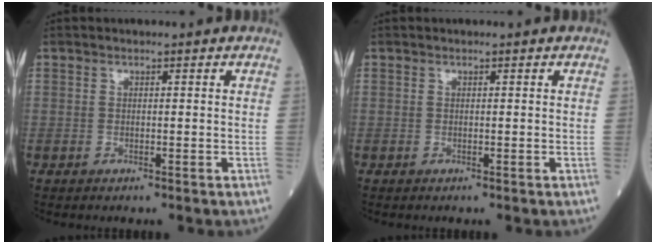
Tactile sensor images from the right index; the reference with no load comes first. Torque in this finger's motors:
{"motor_torque": [0.00, 0.00, 0.00, 0.00]}